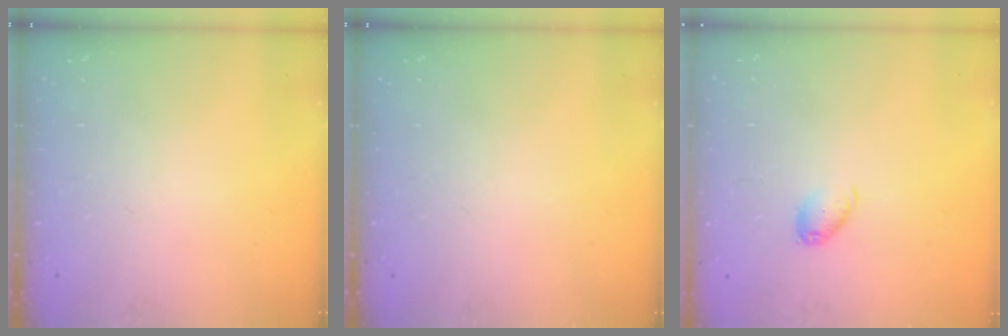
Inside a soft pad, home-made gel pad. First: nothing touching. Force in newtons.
{"total": 0.0}
{"total": 5.8, "press": 5.8, "slide": 0.5}